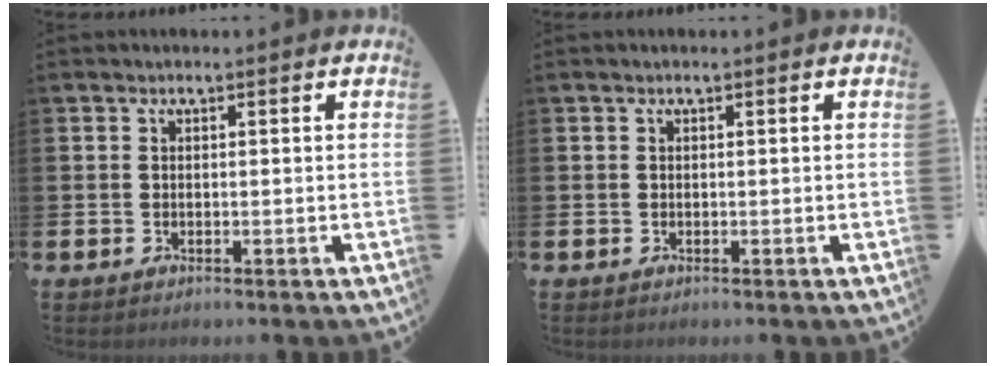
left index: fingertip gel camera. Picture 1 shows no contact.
{"total": 0.0}